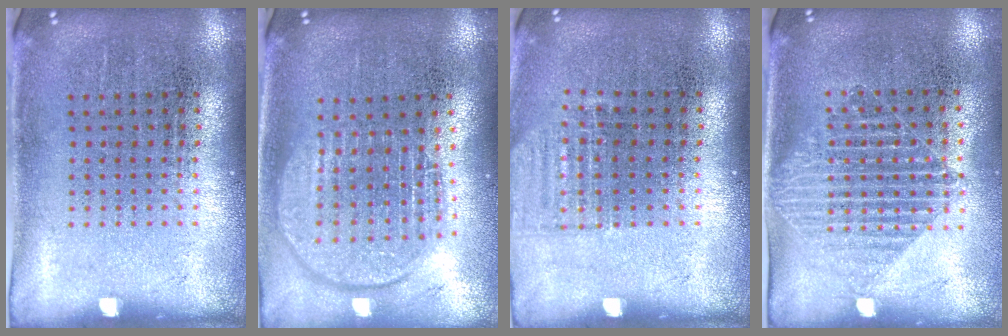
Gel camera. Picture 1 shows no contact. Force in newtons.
{"total": 1.8, "press": 1.5, "slide": 1.0}
{"total": 0.9, "press": 0.9, "slide": 0.1}
{"total": 1.5, "press": 1.3, "slide": 0.8}